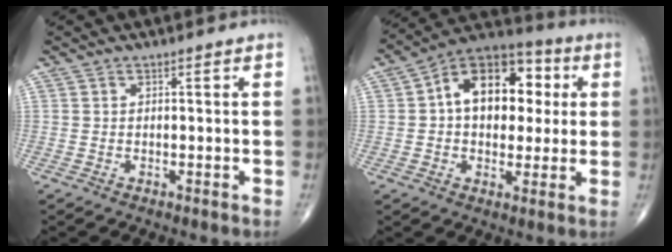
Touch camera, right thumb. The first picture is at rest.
{"total": 16.5, "force": [2.7, 10.8, 12.2], "torque": [-0.141, 0.025, 0.033]}